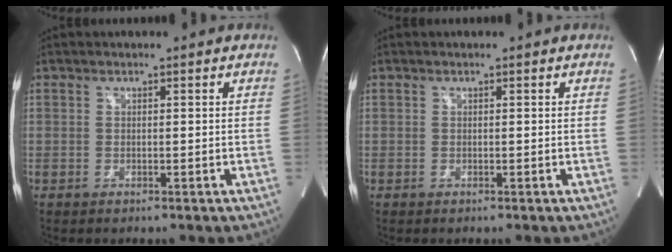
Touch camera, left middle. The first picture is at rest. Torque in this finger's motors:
{"motor_torque": [0.20, -0.13, -0.05, -0.01]}